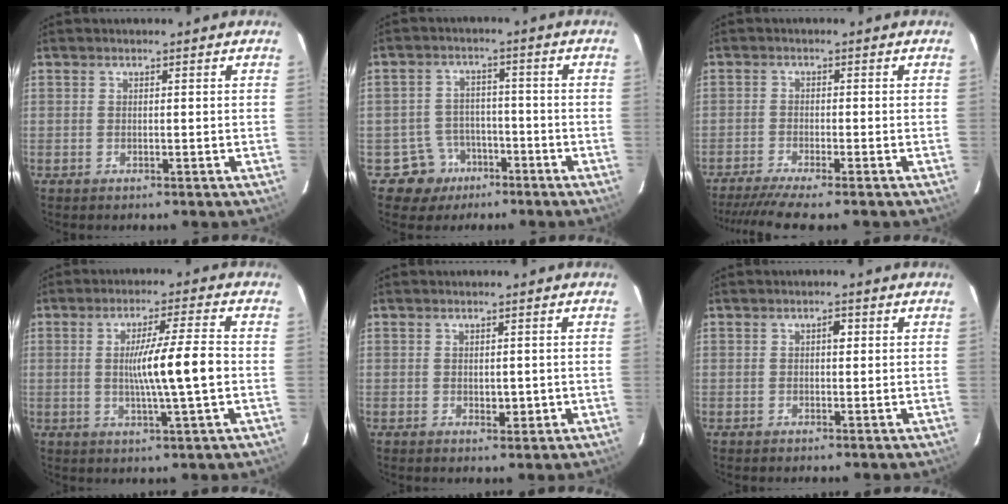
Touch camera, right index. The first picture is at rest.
{"total": 6.1, "force": [-3.1, 5.3, -0.3], "torque": [0.012, 0.014, -0.044]}
{"total": 8.8, "force": [-7.5, -0.5, 4.6], "torque": [-0.065, -0.021, -0.119]}
{"total": 9.1, "force": [-0.4, -0.8, 9.0], "torque": [-0.153, -0.004, -0.007]}
{"total": 2.0, "force": [-0.2, 1.1, 1.6], "torque": [-0.022, -0.002, 0.003]}
{"total": 1.3, "force": [0.3, 0.6, 1.1], "torque": [-0.017, 0.005, 0.002]}